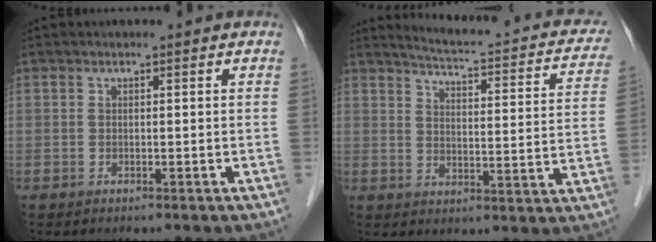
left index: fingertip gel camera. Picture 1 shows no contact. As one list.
[{"total": 17.2, "force": [14.7, 3.9, 8.1], "torque": [-0.099, -0.009, 0.166]}]